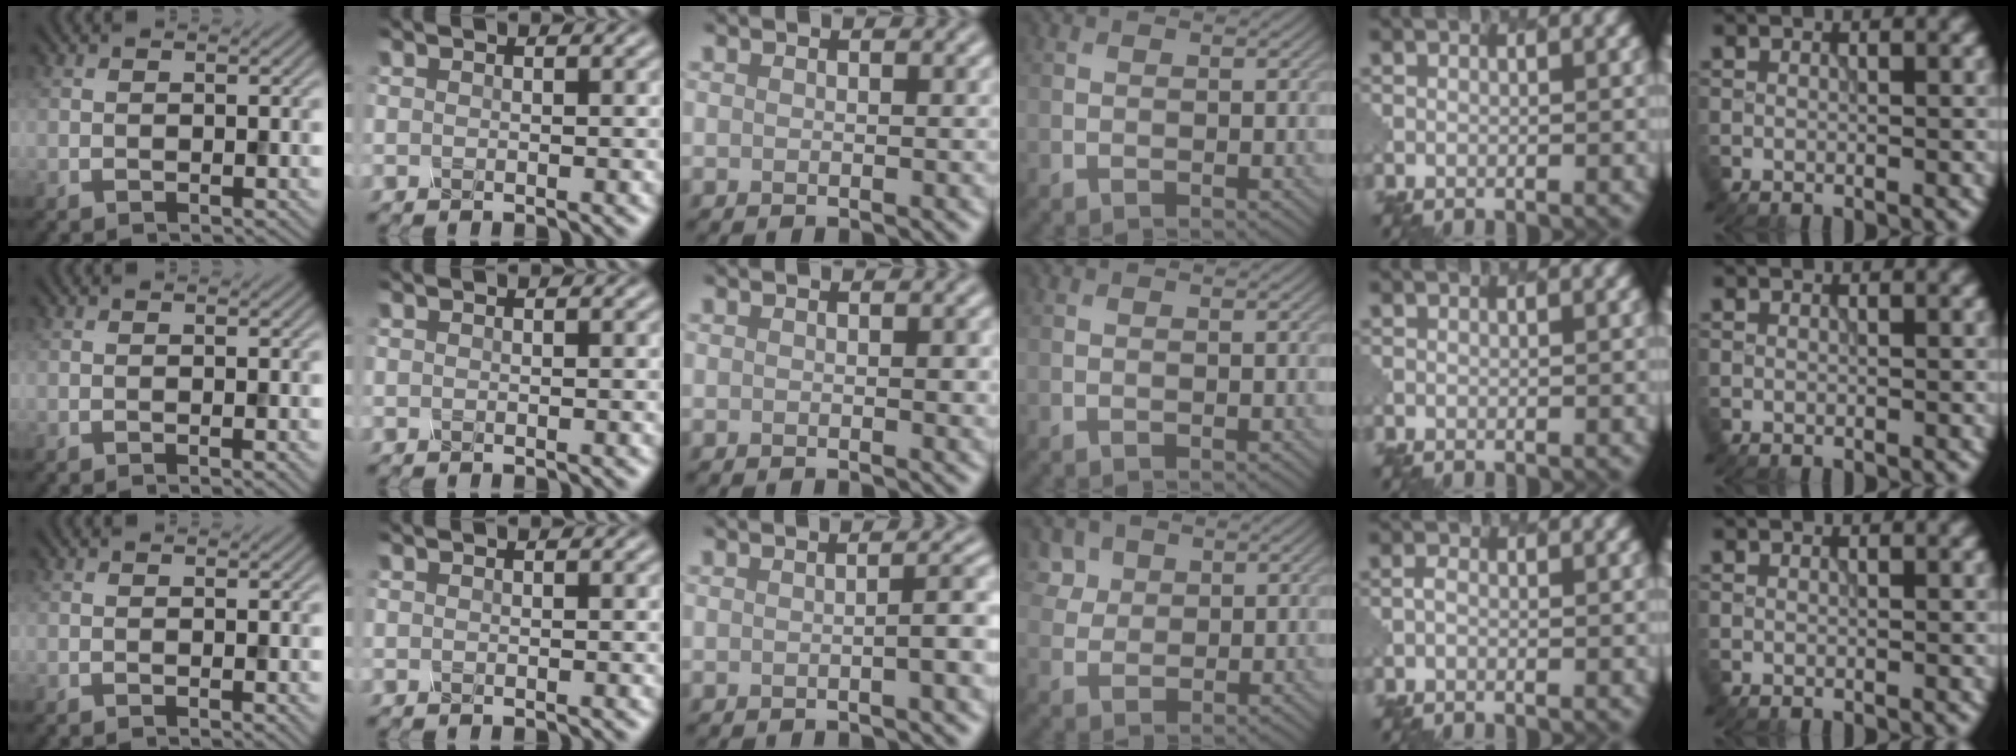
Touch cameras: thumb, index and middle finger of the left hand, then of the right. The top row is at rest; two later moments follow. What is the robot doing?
{"motion": "unscrew", "object": "spray bottle"}